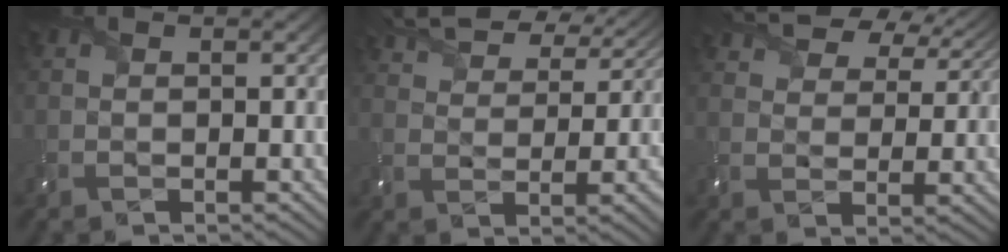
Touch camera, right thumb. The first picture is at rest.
{"total": 10.1, "force": [8.0, 3.2, 5.3], "torque": [-0.124, 0.018, 0.137]}
{"total": 9.9, "force": [7.4, 4.2, 5.1], "torque": [-0.118, 0.016, 0.123]}